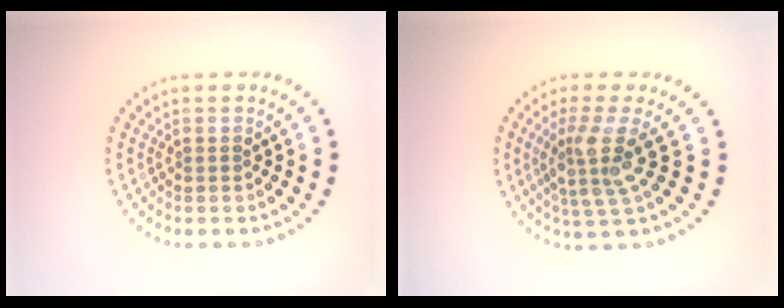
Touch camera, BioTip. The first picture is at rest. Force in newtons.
{"total": 3.8, "press": 2.8, "slide": 2.5}